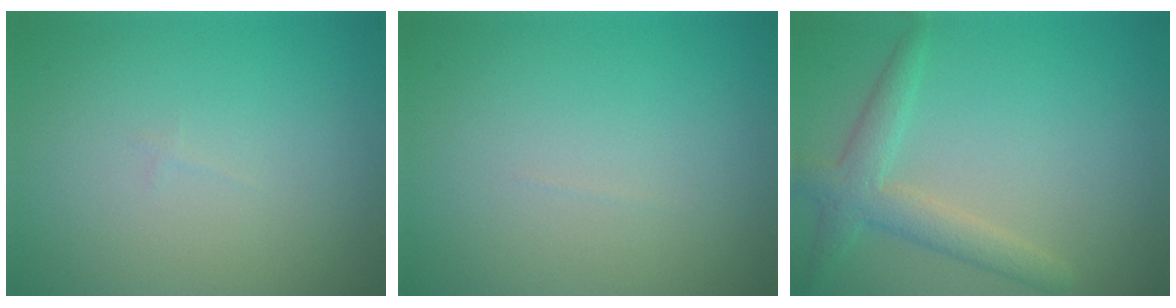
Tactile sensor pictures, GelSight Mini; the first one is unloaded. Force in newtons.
{"total": 0.0}
{"total": 3.3, "press": 3.3, "slide": 0.1}